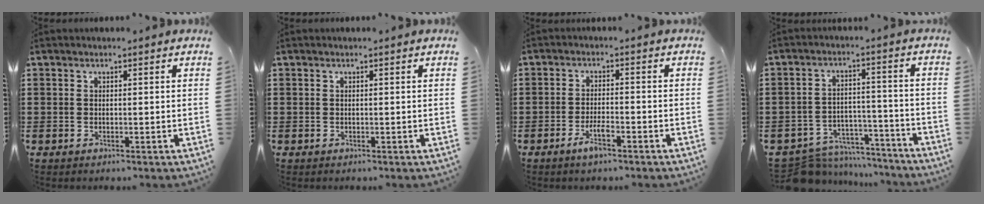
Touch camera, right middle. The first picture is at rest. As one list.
[{"total": 0.0}, {"total": 3.8, "force": [-2.2, 0.9, 3.0], "torque": [-0.063, -0.001, -0.044]}, {"total": 7.5, "force": [-7.2, 1.5, 1.2], "torque": [-0.023, 0.020, -0.141]}]